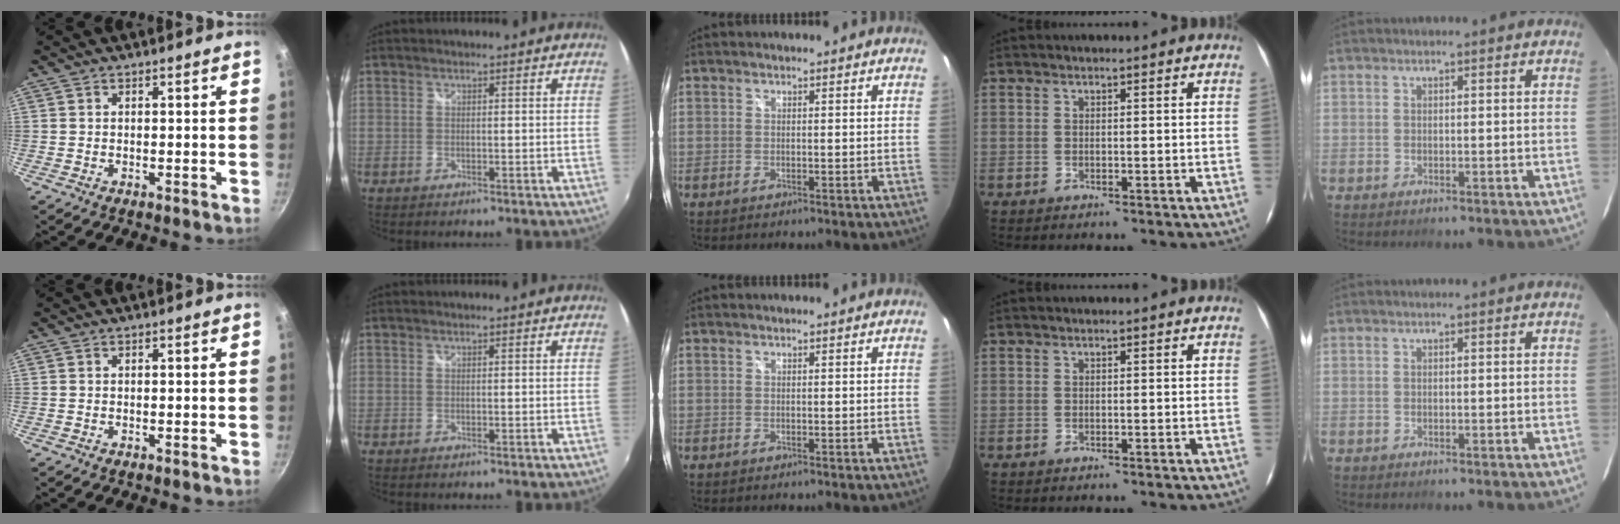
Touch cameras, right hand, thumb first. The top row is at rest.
{}